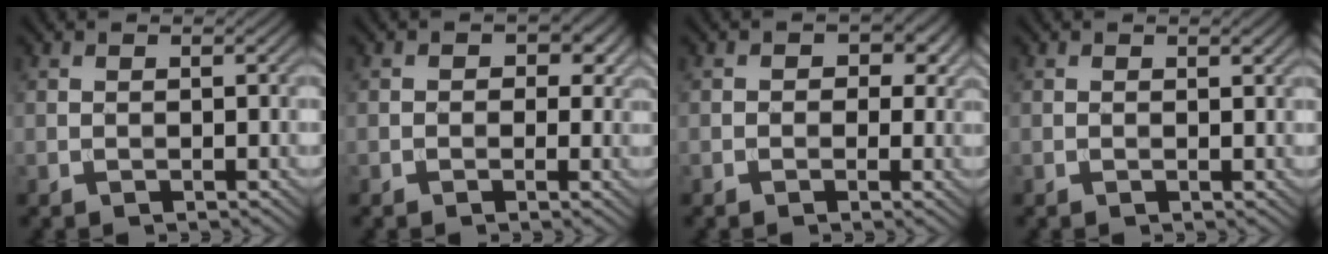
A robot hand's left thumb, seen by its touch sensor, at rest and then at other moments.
{"total": 3.3, "force": [0.7, 2.7, 1.7], "torque": [-0.023, 0.001, 0.002]}
{"total": 4.2, "force": [0.9, 3.5, 2.2], "torque": [-0.018, 0.003, -0.009]}
{"total": 0.7, "force": [0.4, 0.3, 0.5], "torque": [-0.006, -0.002, 0.007]}